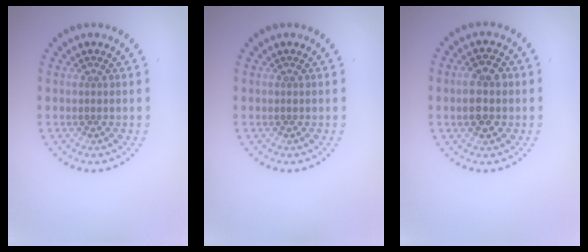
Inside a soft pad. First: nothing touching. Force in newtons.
{"total": 0.0}
{"total": 3.6, "press": 3.6, "slide": 0.2}